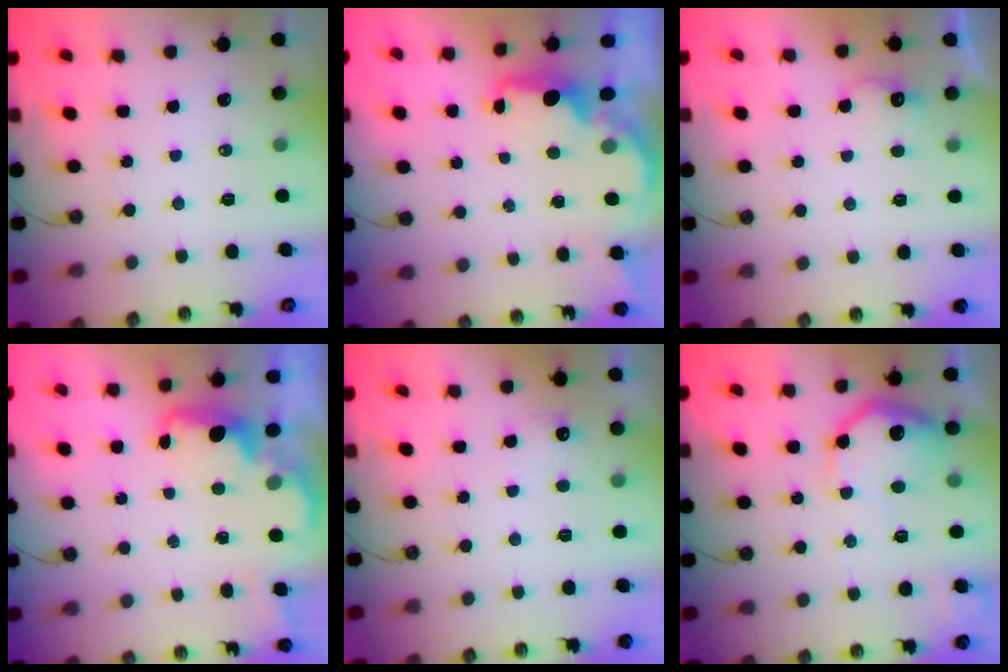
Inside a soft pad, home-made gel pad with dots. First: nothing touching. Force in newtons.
{"total": 2.2, "press": 2.1, "slide": 0.7}
{"total": 7.3, "press": 7.2, "slide": 1.2}
{"total": 2.1, "press": 2.0, "slide": 0.6}
{"total": 5.0, "press": 4.8, "slide": 1.2}
{"total": 16.0, "press": 16.0, "slide": 1.1}